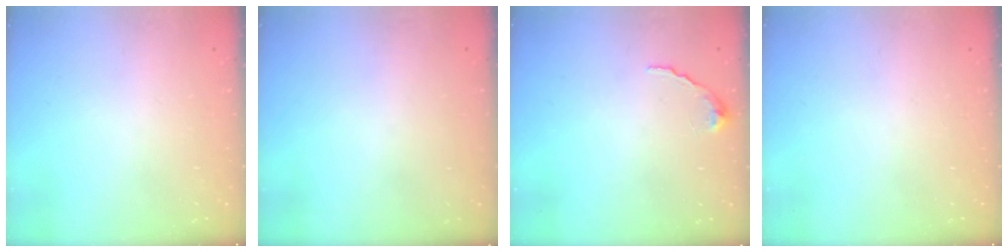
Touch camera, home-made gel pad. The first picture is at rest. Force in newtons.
{"total": 3.0, "press": 3.0, "slide": 0.1}
{"total": 6.0, "press": 6.0, "slide": 0.4}
{"total": 0.0}